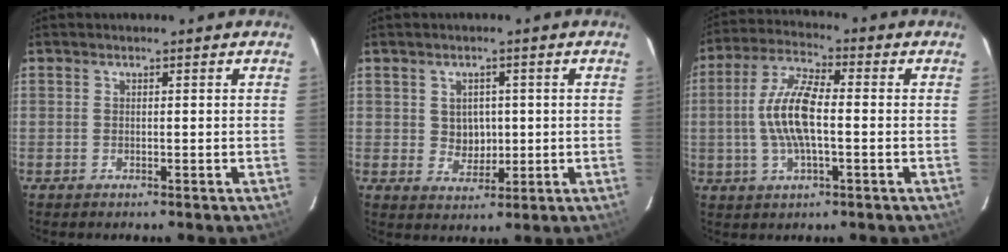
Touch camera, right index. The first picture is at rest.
{"total": 4.2, "force": [0.5, 3.9, 1.5], "torque": [-0.024, 0.005, 0.014]}
{"total": 10.5, "force": [-0.9, 3.5, 9.9], "torque": [-0.204, 0.009, -0.020]}